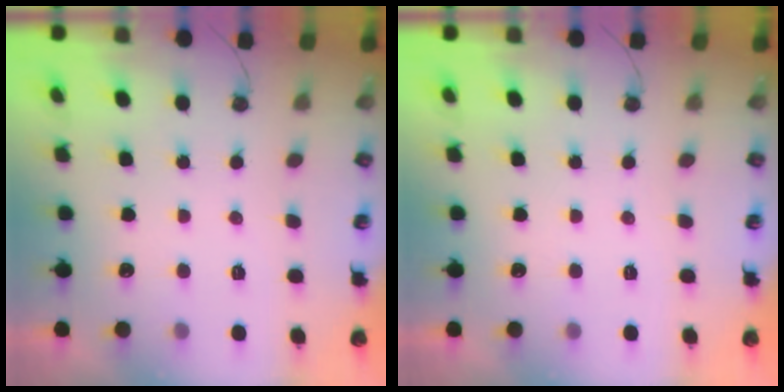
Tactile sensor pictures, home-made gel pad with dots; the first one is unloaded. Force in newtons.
{"total": 0.0}